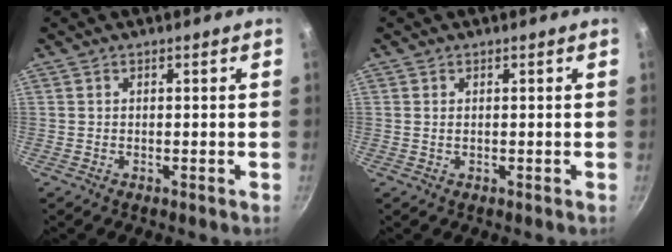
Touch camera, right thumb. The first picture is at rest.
{"total": 0.9, "force": [0.2, 0.6, 0.7], "torque": [-0.014, 0.001, 0.002]}